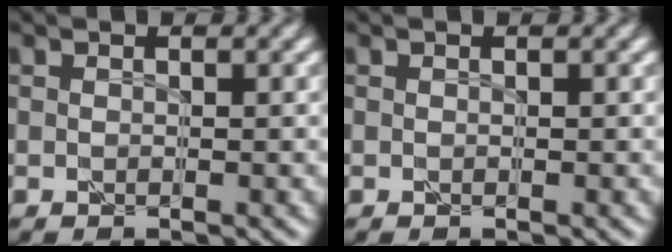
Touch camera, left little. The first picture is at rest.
{"total": 0.0}